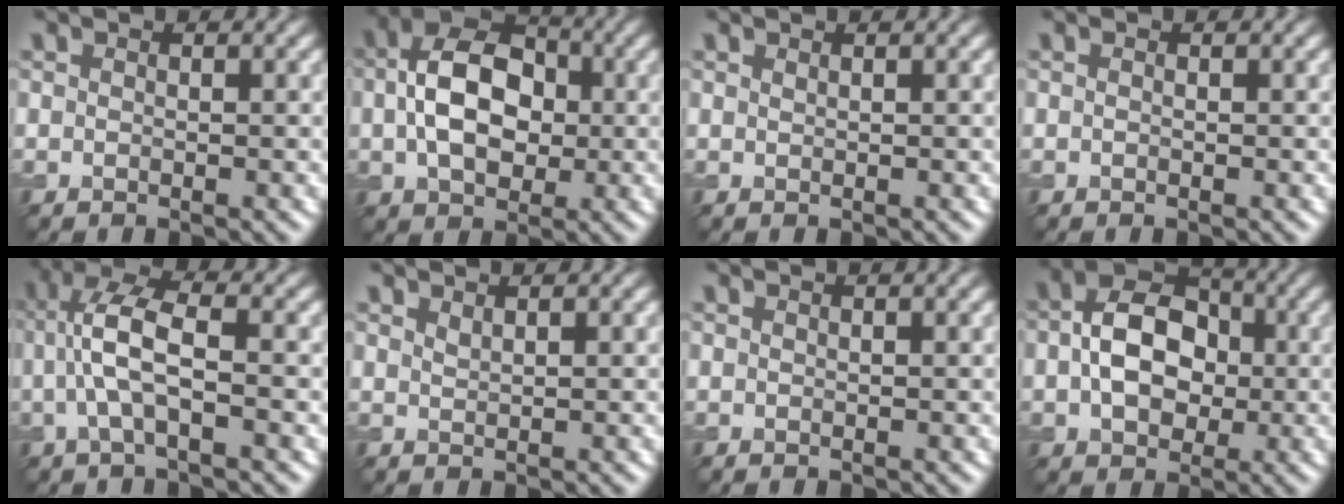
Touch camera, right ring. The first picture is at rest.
{"total": 7.9, "force": [0.3, 5.4, 5.8], "torque": [-0.109, 0.009, 0.000]}
{"total": 0.0}
{"total": 0.0}
{"total": 5.2, "force": [-0.1, 1.7, 4.9], "torque": [-0.105, 0.012, -0.009]}
{"total": 0.8, "force": [0.7, 0.1, 0.3], "torque": [-0.004, 0.001, 0.016]}
{"total": 0.8, "force": [0.5, 0.2, 0.5], "torque": [-0.002, 0.005, 0.005]}
{"total": 7.1, "force": [0.1, 5.1, 4.9], "torque": [-0.086, 0.009, -0.001]}